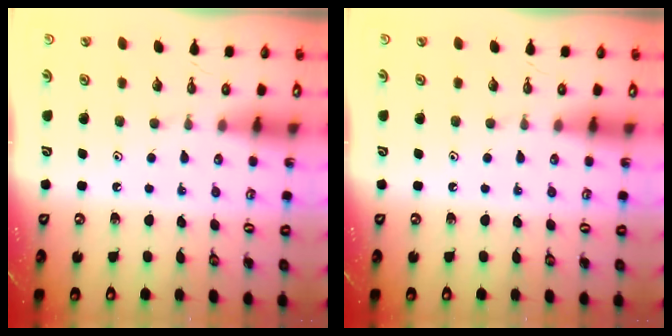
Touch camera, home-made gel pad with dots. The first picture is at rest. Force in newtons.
{"total": 0.0}